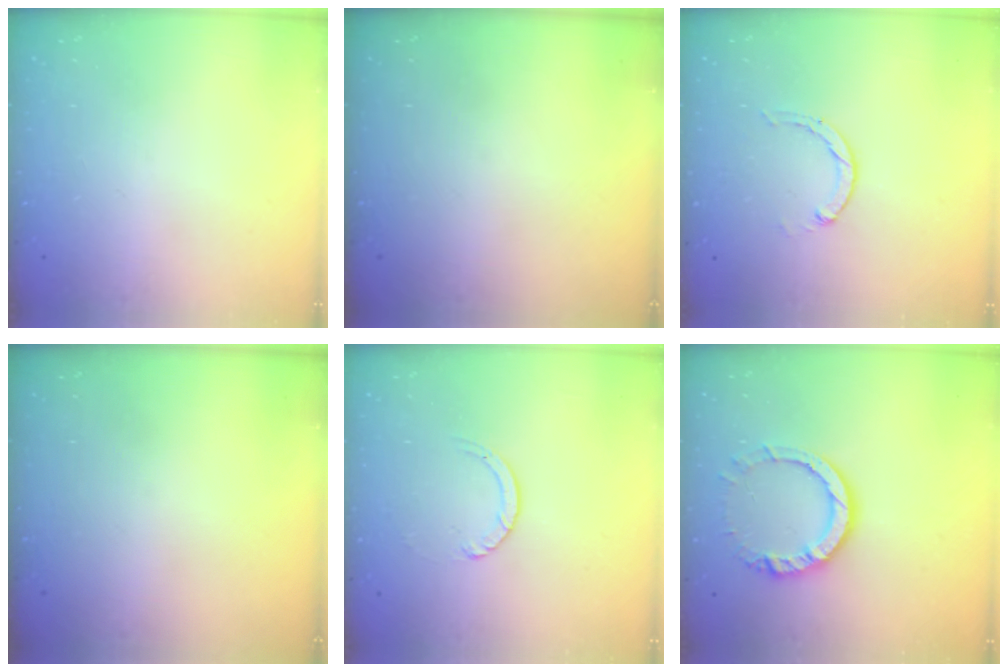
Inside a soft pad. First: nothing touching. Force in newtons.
{"total": 0.0}
{"total": 0.8, "press": 0.8, "slide": 0.2}
{"total": 0.0}
{"total": 2.4, "press": 2.4, "slide": 0.2}
{"total": 11.3, "press": 11.2, "slide": 1.3}